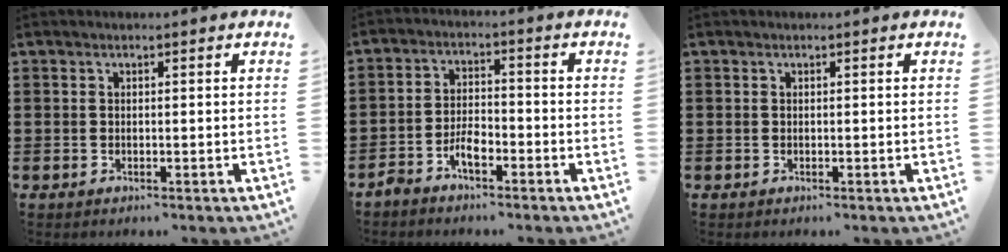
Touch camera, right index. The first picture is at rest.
{"total": 4.1, "force": [-2.9, 1.5, 2.5], "torque": [-0.059, 0.005, -0.060]}
{"total": 0.0}